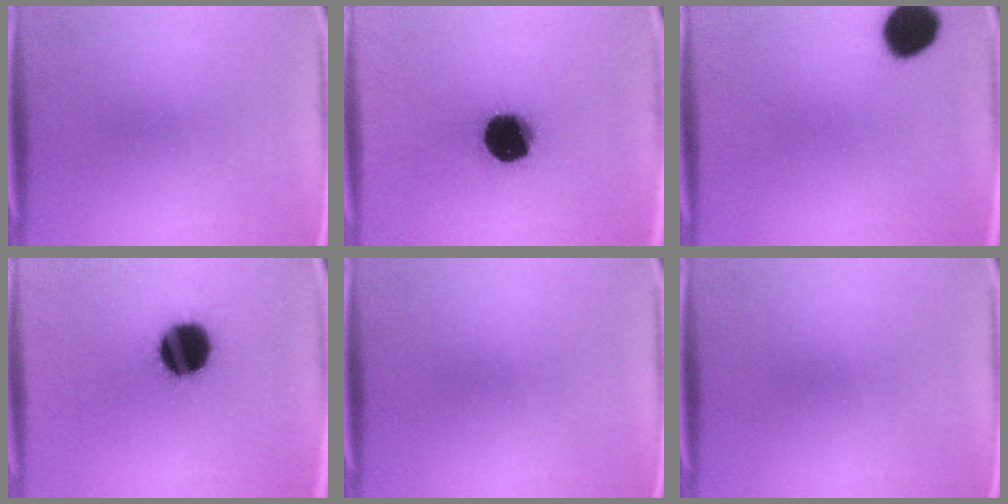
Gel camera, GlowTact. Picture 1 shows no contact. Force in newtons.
{"total": 19.0}
{"total": 9.6}
{"total": 17.1}
{"total": 0.0}
{"total": 0.0}